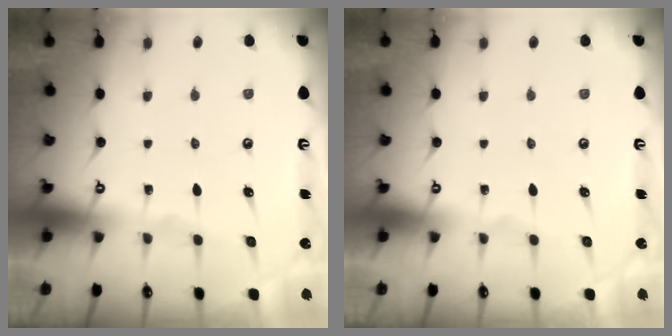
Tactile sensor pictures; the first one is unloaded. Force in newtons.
{"total": 0.0}